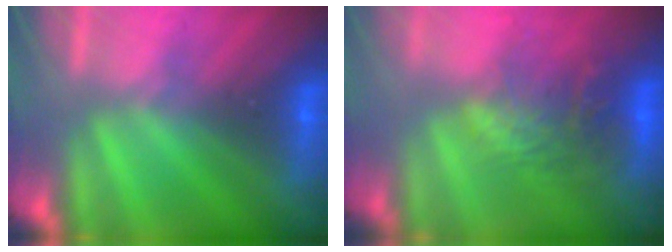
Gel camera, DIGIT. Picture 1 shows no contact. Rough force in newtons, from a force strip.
{"total": 11.0}